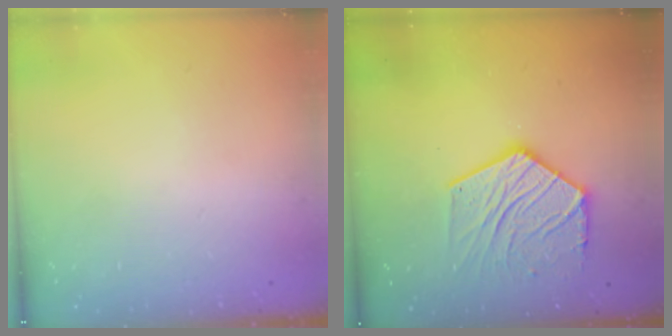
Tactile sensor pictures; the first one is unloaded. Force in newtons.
{"total": 14.8, "press": 14.8, "slide": 0.8}